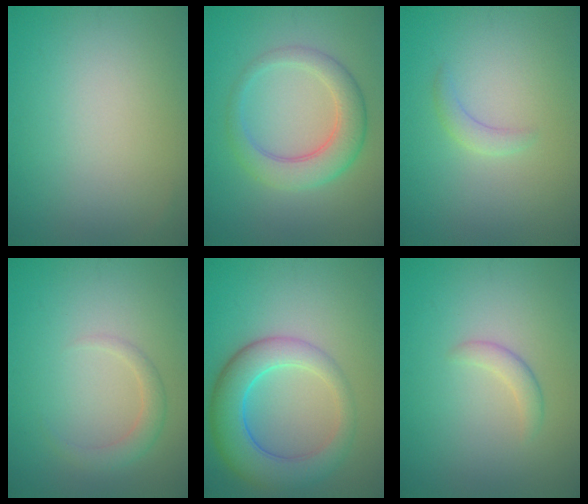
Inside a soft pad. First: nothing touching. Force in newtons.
{"total": 4.8, "press": 4.8, "slide": 0.1}
{"total": 1.4, "press": 1.4, "slide": 0.1}
{"total": 1.9, "press": 1.9, "slide": 0.2}
{"total": 6.9, "press": 6.9, "slide": 0.2}
{"total": 1.5, "press": 1.5, "slide": 0.0}